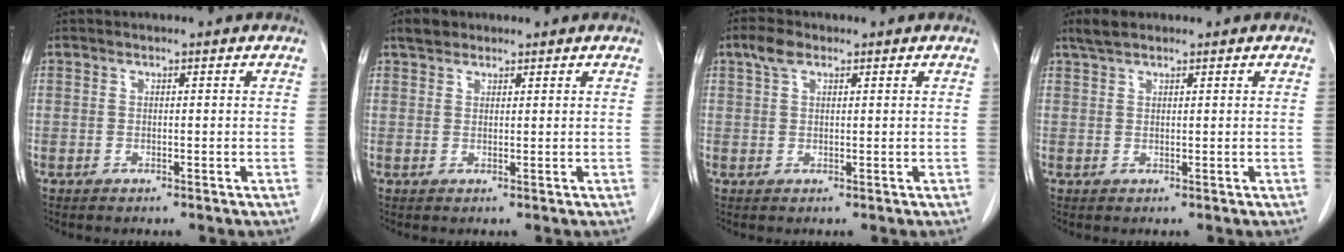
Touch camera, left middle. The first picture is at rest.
{"total": 2.1, "force": [1.7, 1.2, 0.5], "torque": [-0.013, 0.011, 0.029]}
{"total": 2.7, "force": [1.6, 1.3, 1.8], "torque": [-0.042, 0.015, 0.034]}
{"total": 2.5, "force": [2.0, 0.8, 1.3], "torque": [-0.030, 0.013, 0.039]}